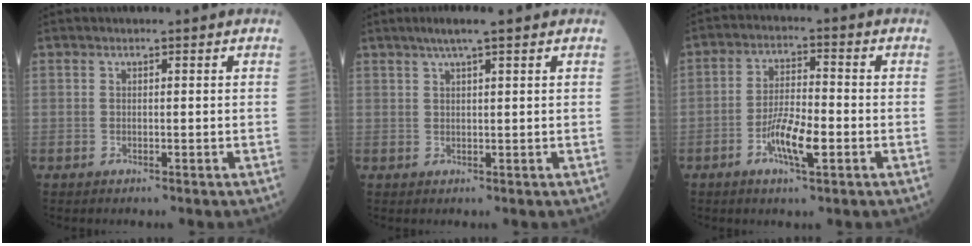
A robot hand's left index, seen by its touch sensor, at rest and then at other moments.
{"total": 4.2, "force": [2.9, 0.2, 3.1], "torque": [-0.056, 0.017, 0.050]}
{"total": 6.8, "force": [-2.8, 1.4, 6.0], "torque": [-0.116, -0.002, -0.053]}